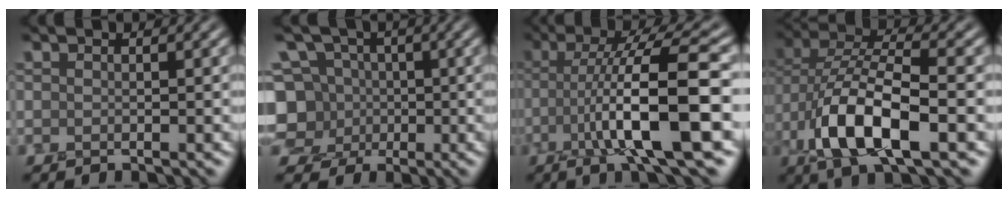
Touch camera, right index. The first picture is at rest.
{"total": 5.5, "force": [0.2, 5.2, 1.9], "torque": [-0.028, 0.026, -0.019]}
{"total": 9.5, "force": [-2.2, 1.8, 9.1], "torque": [-0.144, 0.016, -0.040]}
{"total": 8.9, "force": [-2.2, 4.0, 7.6], "torque": [-0.154, 0.010, -0.043]}